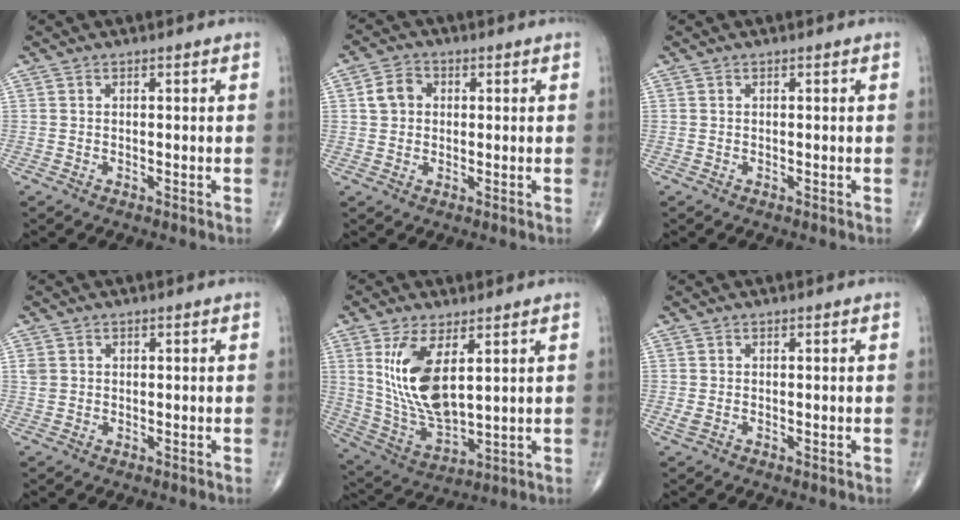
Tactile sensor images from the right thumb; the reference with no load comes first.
{"total": 4.6, "force": [0.8, 3.8, 2.4], "torque": [-0.035, 0.009, 0.008]}
{"total": 0.0}
{"total": 2.0, "force": [0.5, 1.8, 0.9], "torque": [-0.014, 0.003, 0.014]}
{"total": 14.1, "force": [4.3, 6.2, 12.0], "torque": [-0.232, -0.026, 0.103]}
{"total": 1.2, "force": [-0.1, 0.8, 0.9], "torque": [-0.025, 0.002, 0.002]}